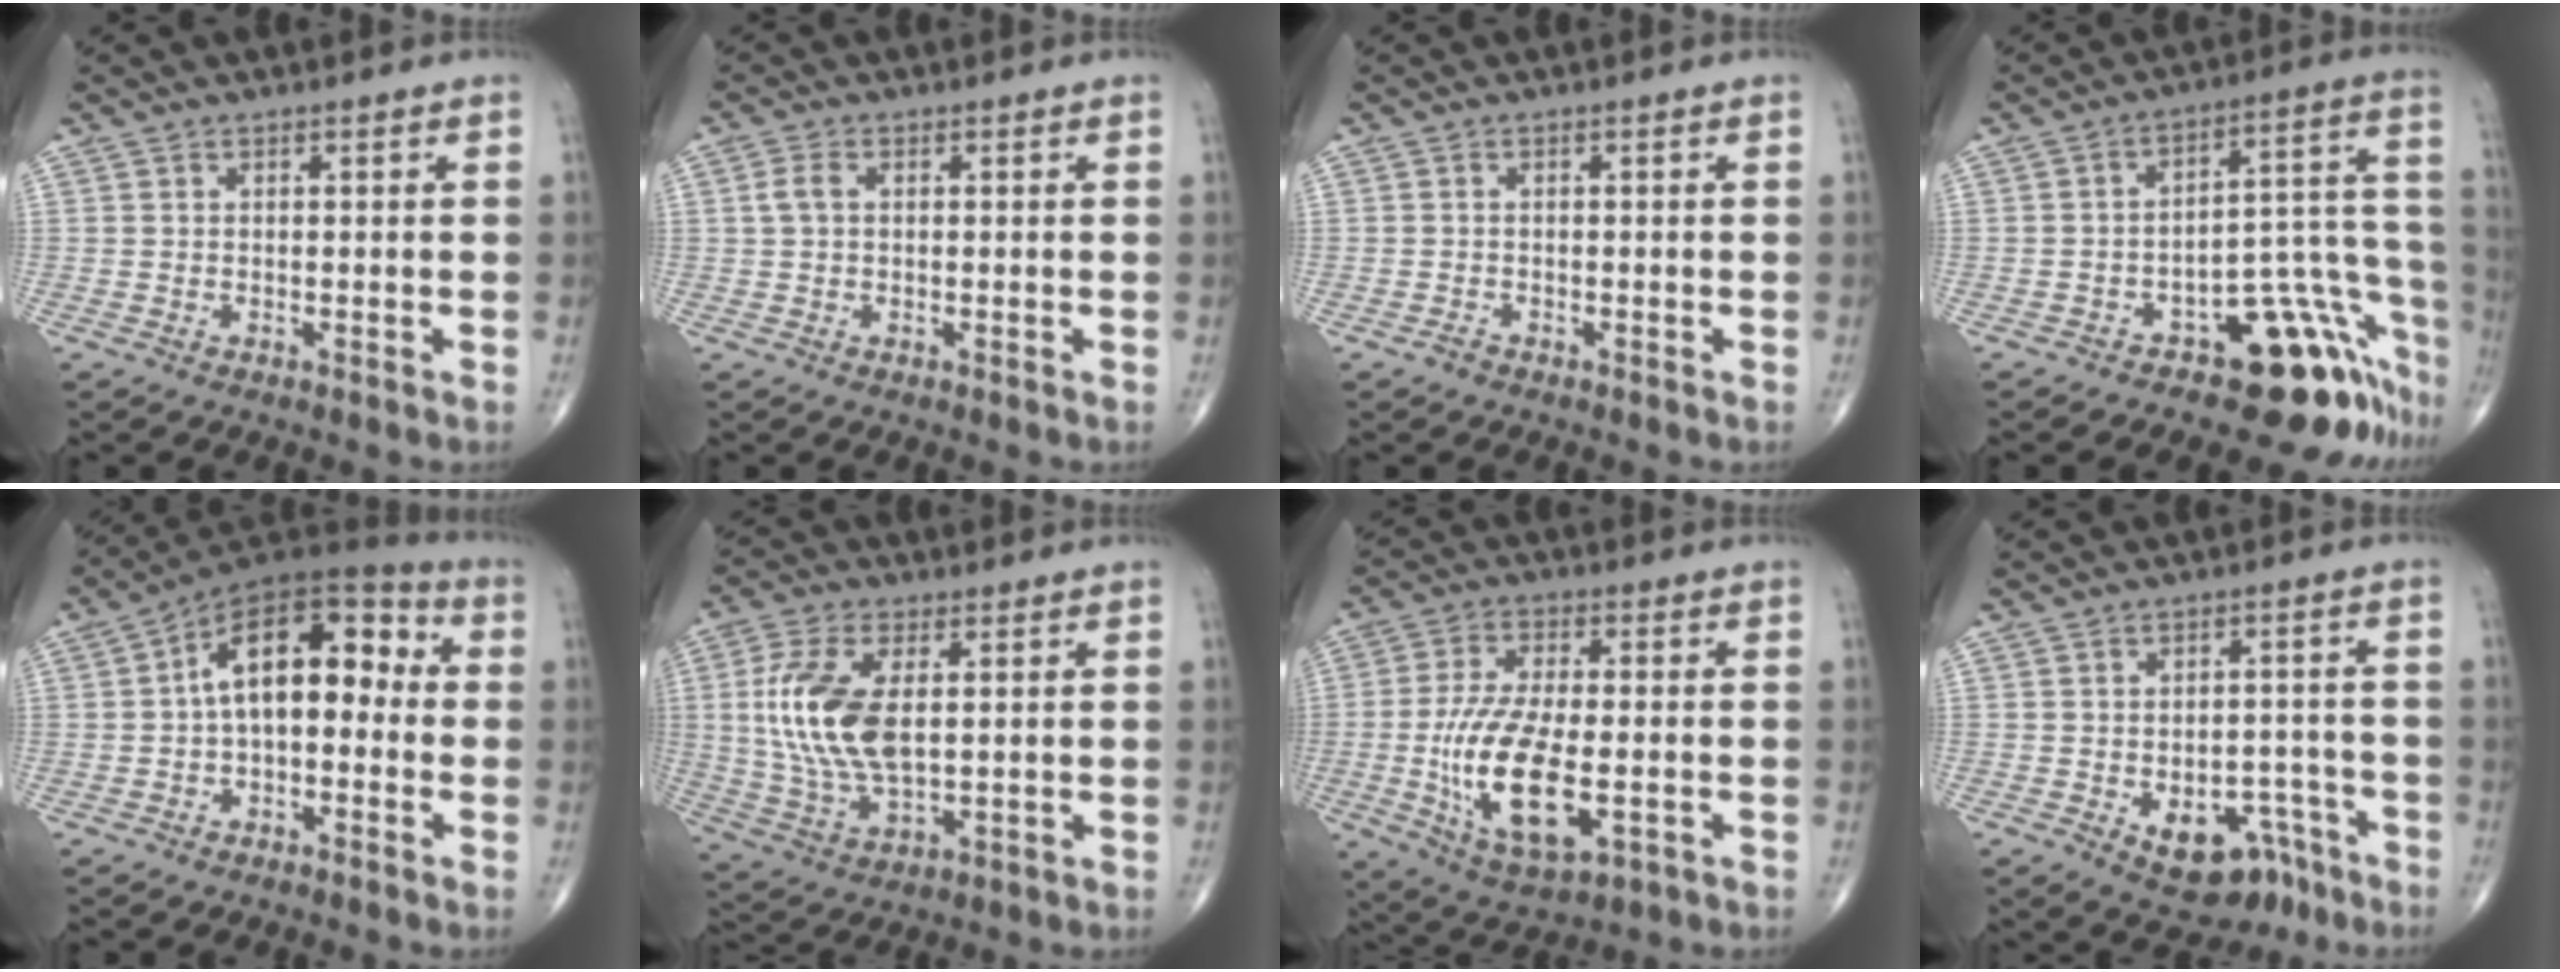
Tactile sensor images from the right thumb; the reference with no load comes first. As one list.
[{"total": 2.6, "force": [0.4, 1.6, 1.9], "torque": [-0.044, 0.007, 0.006]}, {"total": 0.8, "force": [-0.7, 0.4, 0.1], "torque": [-0.002, 0.001, -0.017]}, {"total": 14.0, "force": [-9.6, 5.9, 8.3], "torque": [-0.033, 0.110, -0.134]}, {"total": 15.1, "force": [0.4, 8.5, 12.5], "torque": [-0.155, 0.051, -0.010]}, {"total": 14.5, "force": [1.8, 7.4, 12.4], "torque": [-0.260, -0.006, 0.039]}, {"total": 16.3, "force": [-3.2, 7.2, 14.3], "torque": [-0.270, -0.004, -0.048]}, {"total": 10.7, "force": [-6.0, 6.6, 5.8], "torque": [-0.046, 0.045, -0.074]}]